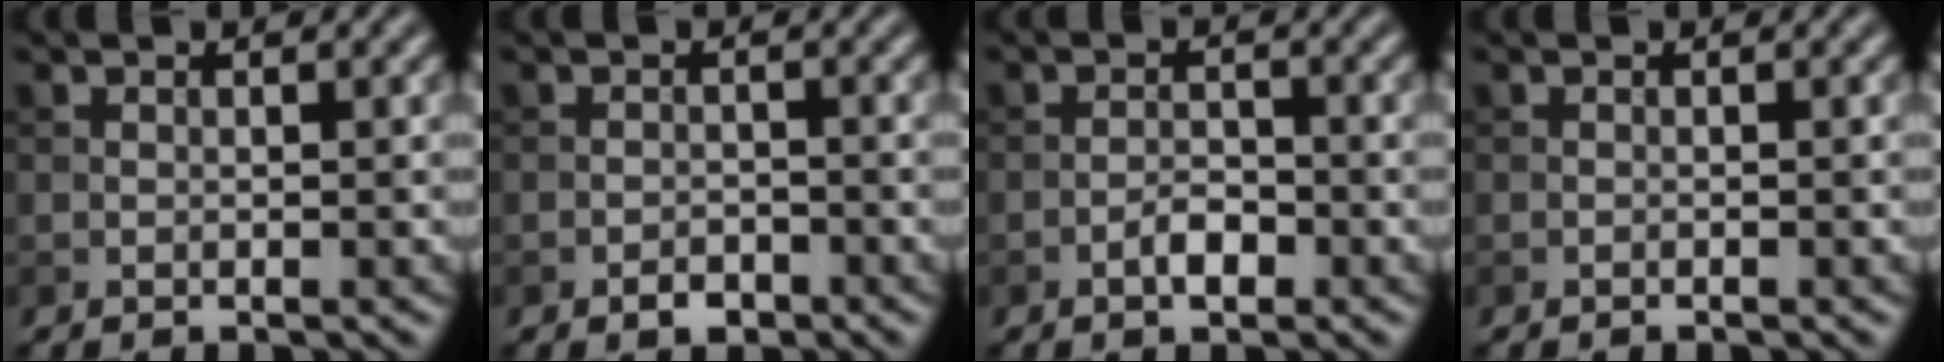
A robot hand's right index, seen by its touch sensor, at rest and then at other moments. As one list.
[{"total": 1.4, "force": [-1.0, 0.8, 0.7], "torque": [-0.007, 0.001, -0.019]}, {"total": 1.9, "force": [-1.0, 0.8, 1.4], "torque": [-0.023, 0.003, -0.021]}, {"total": 0.0}]